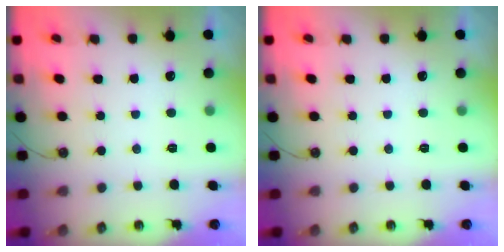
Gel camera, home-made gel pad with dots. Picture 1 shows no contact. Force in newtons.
{"total": 0.0}